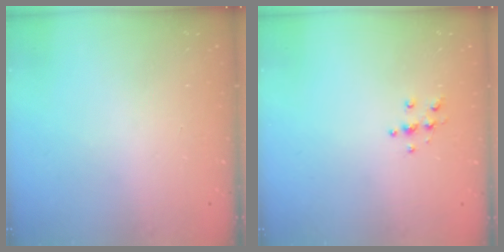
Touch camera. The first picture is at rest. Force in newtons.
{"total": 4.2, "press": 4.2, "slide": 0.3}